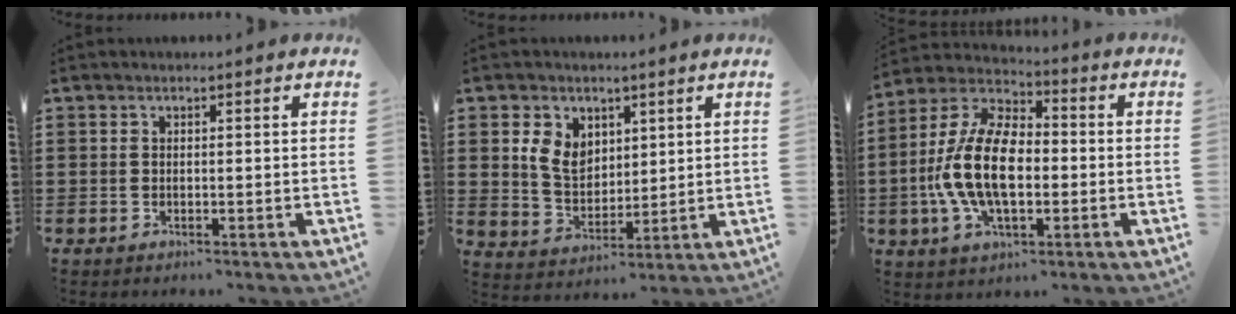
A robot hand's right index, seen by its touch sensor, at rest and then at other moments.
{"total": 6.4, "force": [2.4, 4.9, 3.3], "torque": [-0.082, 0.017, 0.045]}
{"total": 13.1, "force": [-2.1, 7.1, 10.9], "torque": [-0.258, -0.003, -0.045]}